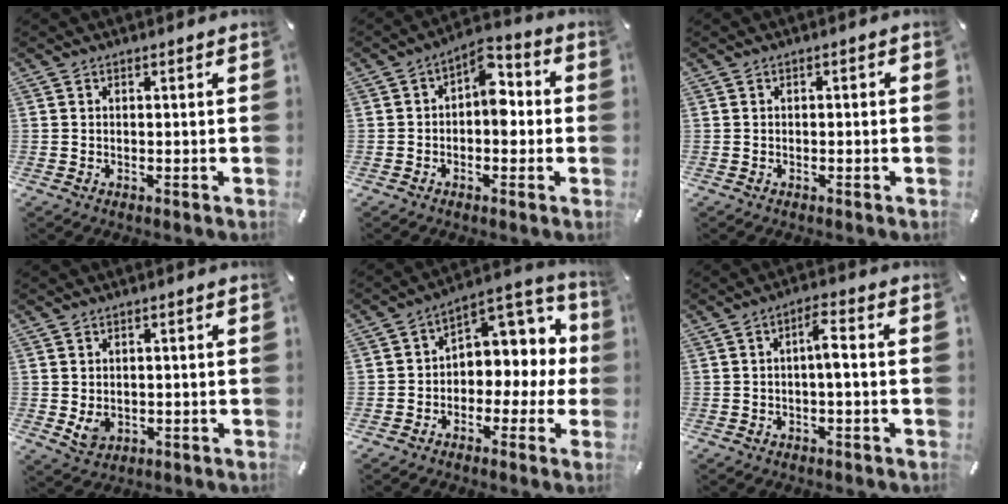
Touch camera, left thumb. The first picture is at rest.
{"total": 8.2, "force": [0.6, 5.1, 6.4], "torque": [-0.081, -0.003, 0.004]}
{"total": 0.7, "force": [-0.5, 0.4, 0.4], "torque": [-0.007, 0.001, -0.011]}
{"total": 3.6, "force": [0.1, 3.1, 1.9], "torque": [-0.031, -0.007, -0.001]}
{"total": 8.0, "force": [1.6, 6.7, 4.1], "torque": [-0.056, -0.015, 0.031]}
{"total": 4.7, "force": [-0.3, 1.4, 4.5], "torque": [-0.077, 0.011, -0.010]}